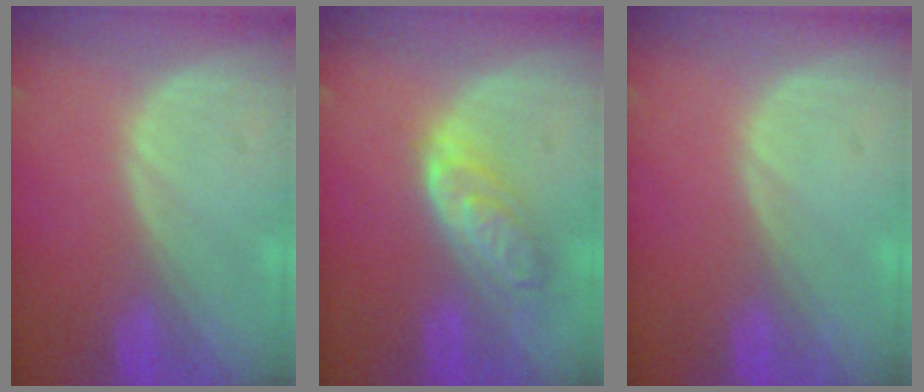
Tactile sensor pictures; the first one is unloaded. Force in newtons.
{"total": 6.3, "press": 5.6, "slide": 2.8}
{"total": 0.0}